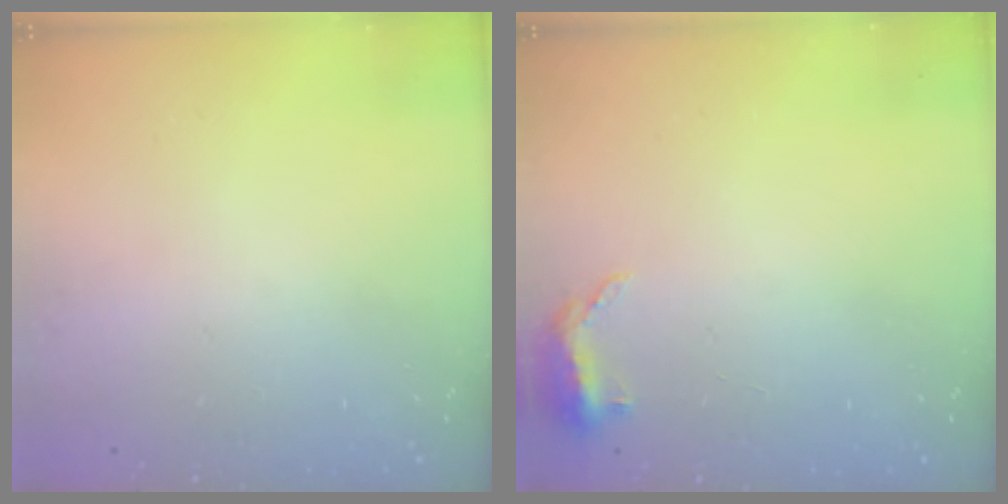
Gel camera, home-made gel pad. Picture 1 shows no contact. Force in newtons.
{"total": 5.7, "press": 5.6, "slide": 1.4}